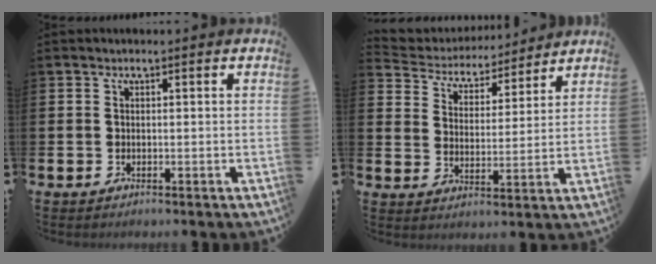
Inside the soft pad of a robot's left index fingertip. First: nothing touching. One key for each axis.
{"total": 4.9, "fx": 4.6, "fy": 1.5, "fz": 0.0, "tx": -0.031, "ty": -0.040, "tz": 0.076}